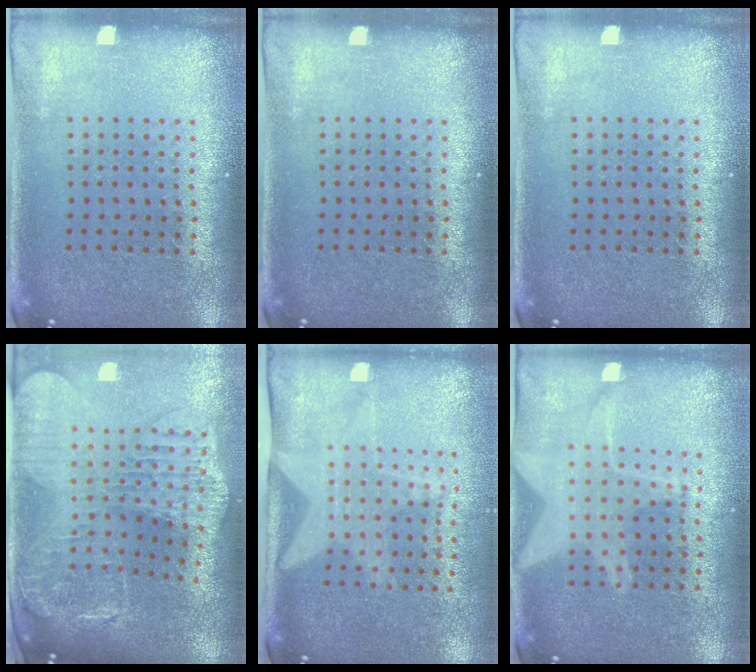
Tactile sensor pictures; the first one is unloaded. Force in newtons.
{"total": 0.0}
{"total": 0.0}
{"total": 3.0, "press": 2.5, "slide": 1.6}
{"total": 1.5, "press": 1.4, "slide": 0.5}
{"total": 1.8, "press": 1.8, "slide": 0.1}